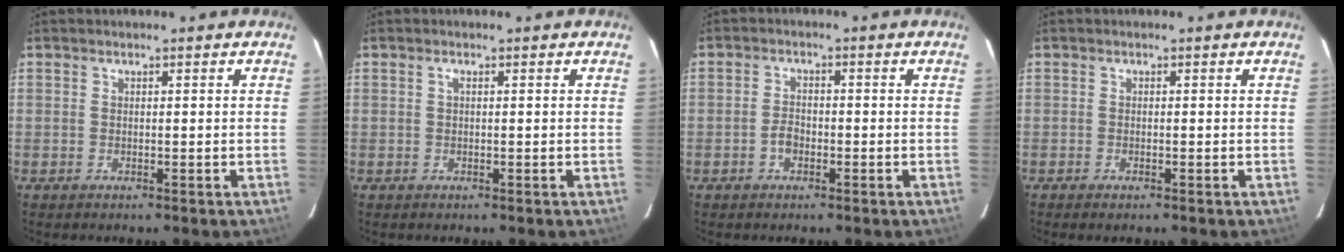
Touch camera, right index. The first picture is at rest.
{"total": 0.6, "force": [0.1, 0.1, 0.6], "torque": [-0.011, 0.004, 0.000]}
{"total": 2.5, "force": [-1.1, 1.7, 1.5], "torque": [-0.030, 0.005, -0.022]}
{"total": 0.8, "force": [-0.6, 0.1, 0.5], "torque": [-0.011, -0.001, -0.012]}